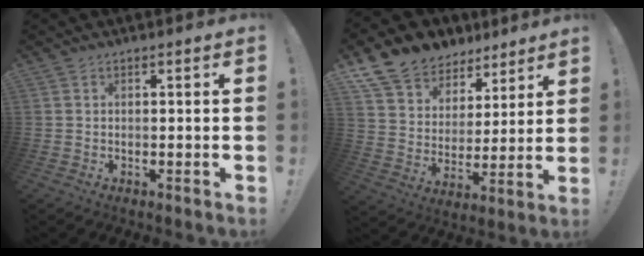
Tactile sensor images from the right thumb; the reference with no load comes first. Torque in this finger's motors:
{"motor_torque": [0.09, 1.86, 0.22, 0.12, 0.03]}